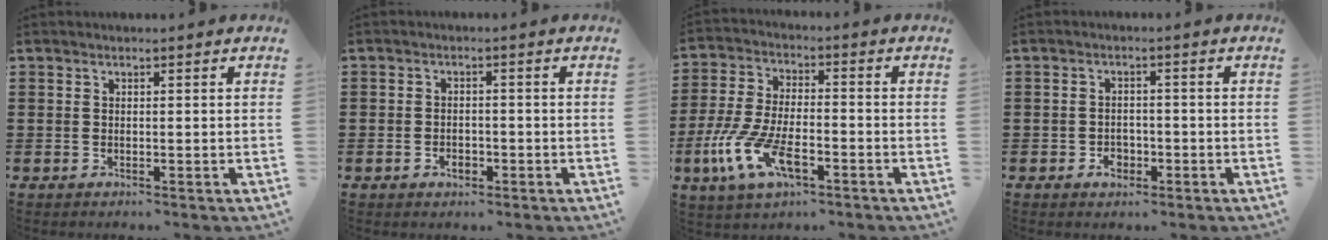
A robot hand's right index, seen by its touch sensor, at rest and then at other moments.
{"total": 2.1, "force": [-1.0, 1.3, 1.3], "torque": [-0.027, 0.002, -0.020]}
{"total": 10.3, "force": [-4.6, 4.5, 8.0], "torque": [-0.191, -0.005, -0.088]}
{"total": 2.5, "force": [-1.2, 1.9, 1.2], "torque": [-0.023, 0.002, -0.025]}